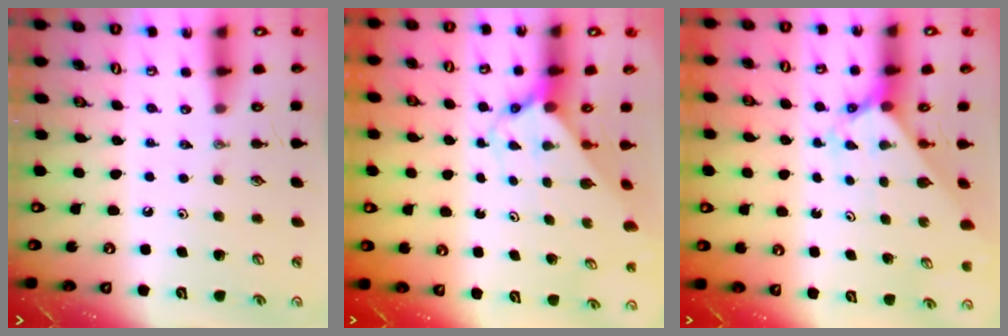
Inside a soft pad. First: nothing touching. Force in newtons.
{"total": 2.9, "press": 2.9, "slide": 0.3}
{"total": 2.1, "press": 2.1, "slide": 0.2}